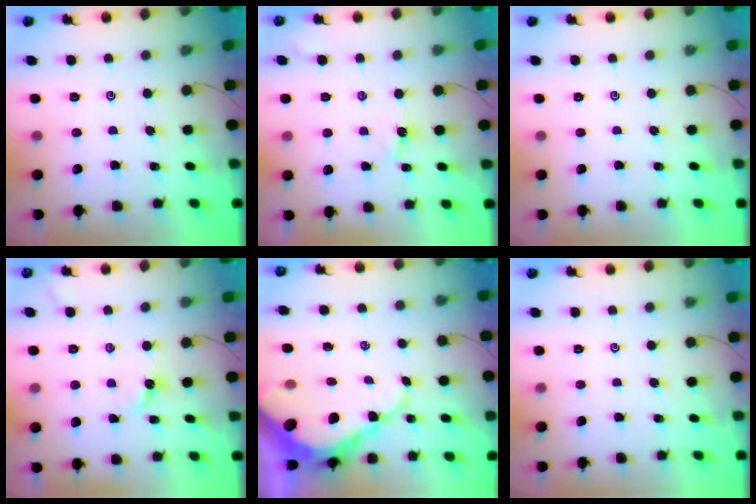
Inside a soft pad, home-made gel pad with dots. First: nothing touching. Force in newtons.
{"total": 3.4, "press": 3.4, "slide": 0.4}
{"total": 0.0}
{"total": 3.5, "press": 3.5, "slide": 0.3}
{"total": 11.6, "press": 11.5, "slide": 1.2}
{"total": 0.0}